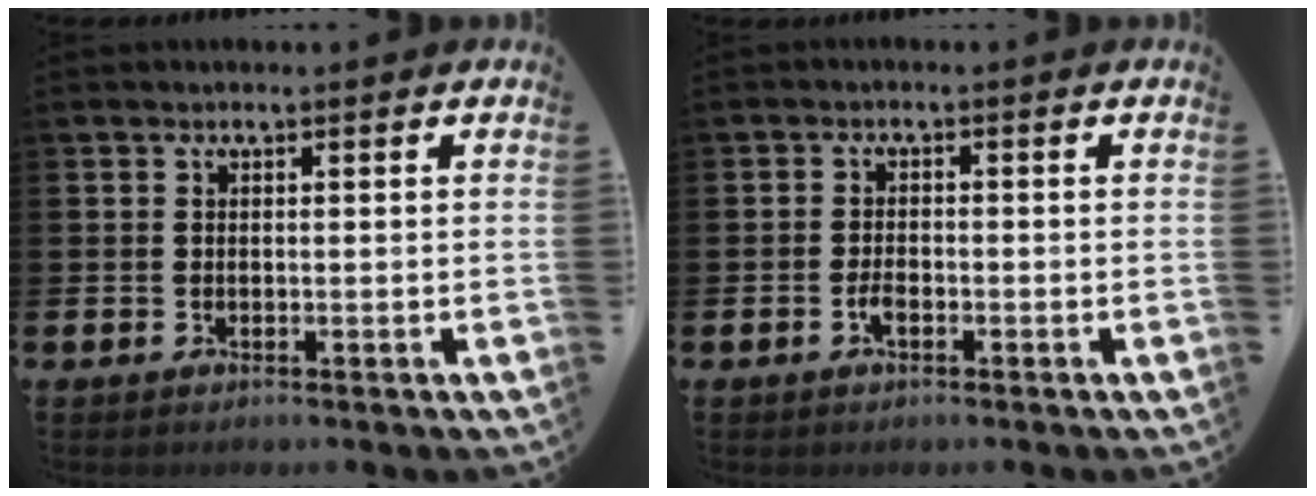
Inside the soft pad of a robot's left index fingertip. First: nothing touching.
{"total": 1.8, "force": [-0.9, 0.7, 1.4], "torque": [-0.030, 0.004, -0.016]}